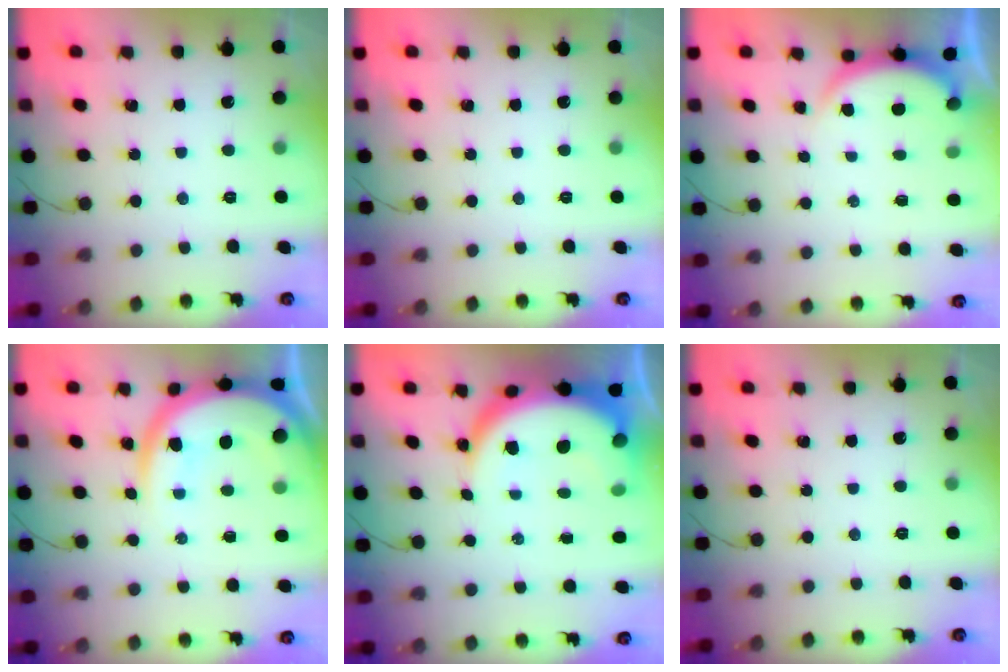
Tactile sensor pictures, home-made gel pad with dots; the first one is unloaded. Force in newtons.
{"total": 0.0}
{"total": 2.8, "press": 2.8, "slide": 0.6}
{"total": 14.6, "press": 14.5, "slide": 1.3}
{"total": 13.2, "press": 13.1, "slide": 1.4}
{"total": 0.0}